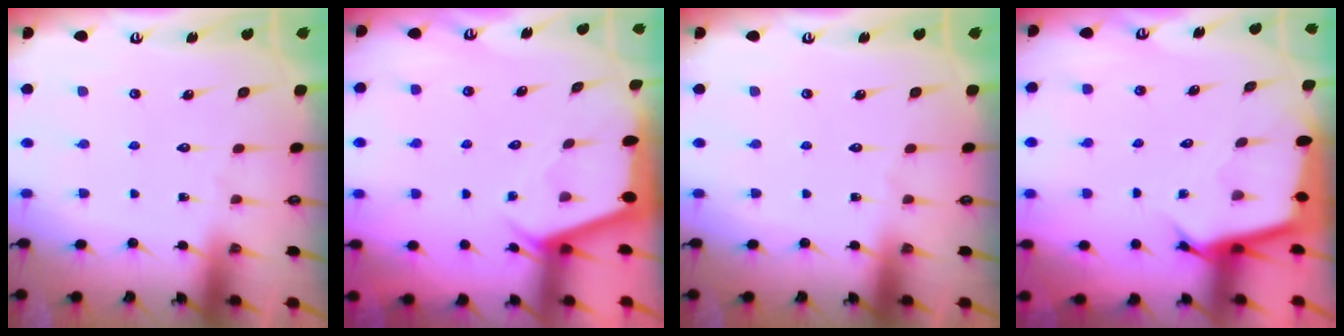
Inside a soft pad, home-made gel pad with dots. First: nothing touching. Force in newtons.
{"total": 2.4, "press": 2.4, "slide": 0.3}
{"total": 0.0}
{"total": 3.2, "press": 3.2, "slide": 0.1}